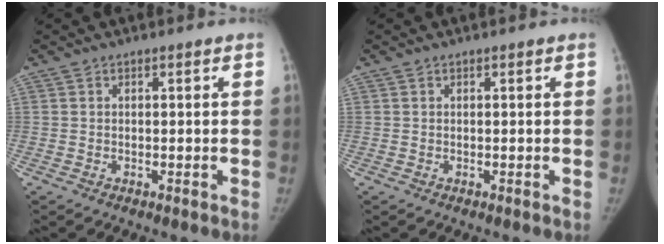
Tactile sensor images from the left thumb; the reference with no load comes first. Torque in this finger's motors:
{"motor_torque": [-0.01, -0.01, 0.17, -0.14, 0.00]}